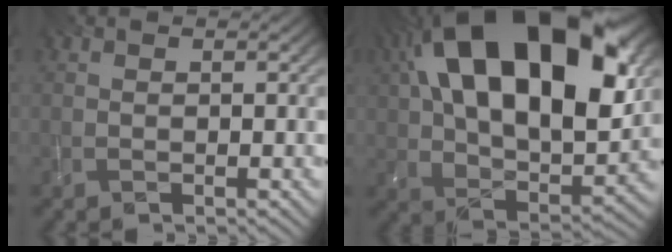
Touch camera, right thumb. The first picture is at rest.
{"total": 21.7, "force": [7.6, 12.2, 16.2], "torque": [-0.311, 0.042, 0.121]}